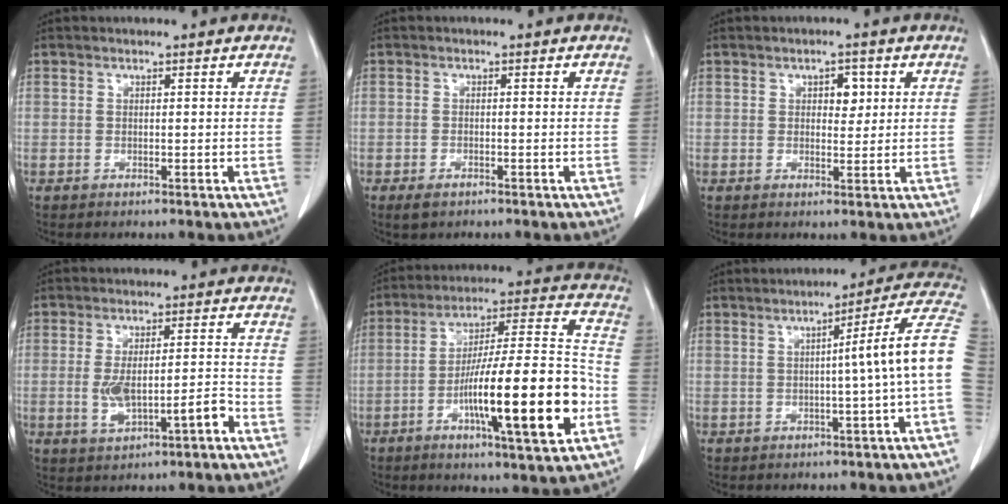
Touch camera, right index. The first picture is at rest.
{"total": 1.9, "force": [-1.2, 0.9, 1.2], "torque": [-0.024, -0.002, -0.012]}
{"total": 2.9, "force": [0.9, 1.7, 2.2], "torque": [-0.028, 0.003, 0.013]}
{"total": 7.5, "force": [-2.5, 2.0, 6.8], "torque": [-0.127, 0.014, -0.031]}
{"total": 20.3, "force": [-6.6, 1.8, 19.1], "torque": [-0.297, 0.004, -0.099]}
{"total": 9.7, "force": [-0.8, -2.1, 9.5], "torque": [-0.109, 0.018, -0.015]}